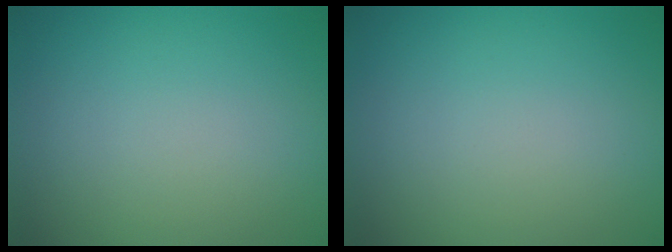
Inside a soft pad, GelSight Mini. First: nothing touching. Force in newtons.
{"total": 0.0}